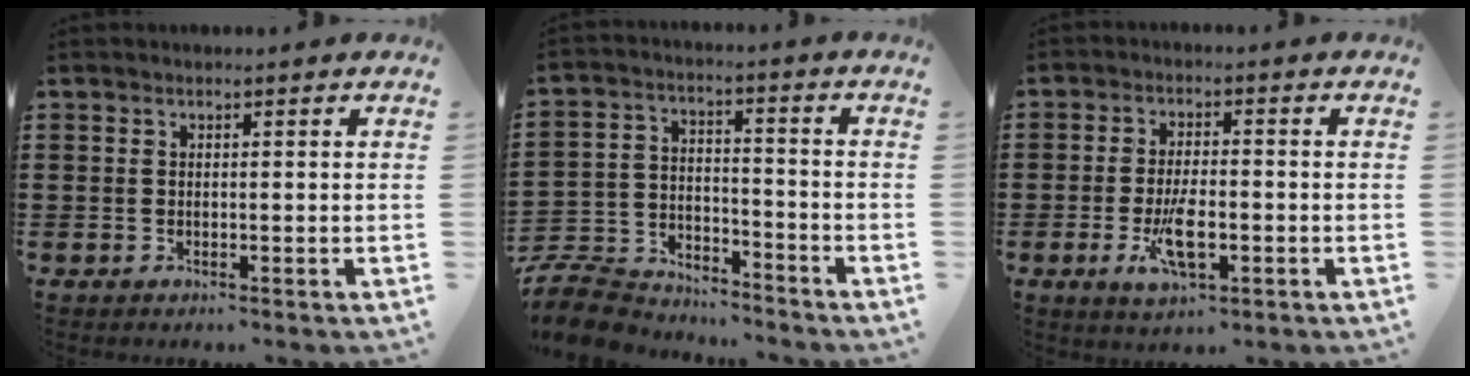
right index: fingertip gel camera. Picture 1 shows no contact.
{"total": 9.0, "force": [-8.6, 2.3, 1.5], "torque": [-0.042, 0.023, -0.172]}
{"total": 6.6, "force": [-2.0, 2.3, 5.8], "torque": [-0.130, -0.014, -0.039]}